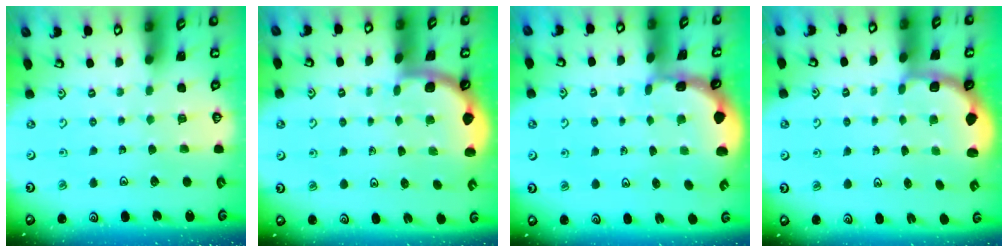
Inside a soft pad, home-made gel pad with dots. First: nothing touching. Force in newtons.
{"total": 1.7, "press": 1.7, "slide": 0.1}
{"total": 1.5, "press": 1.5, "slide": 0.1}
{"total": 2.3, "press": 2.0, "slide": 1.0}